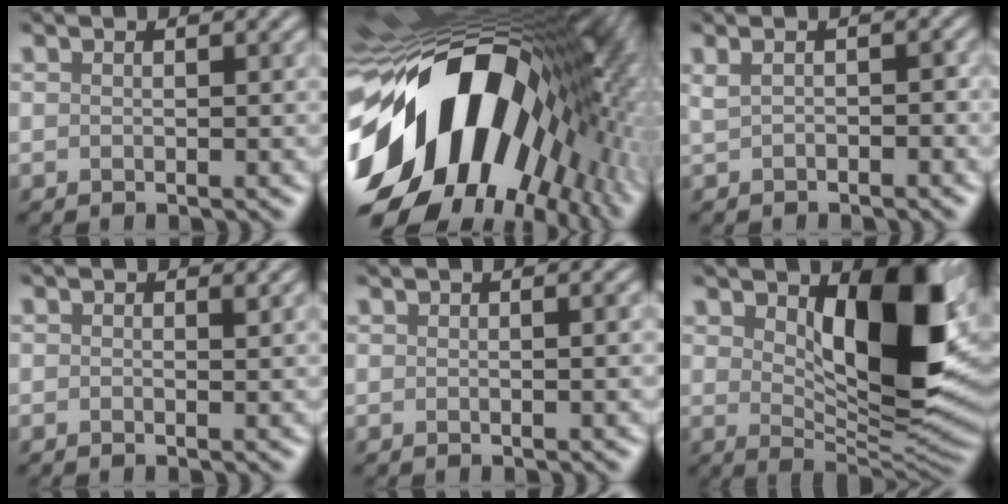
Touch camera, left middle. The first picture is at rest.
{"total": 19.3, "force": [-3.5, 11.6, 15.1], "torque": [-0.278, -0.028, -0.061]}
{"total": 0.7, "force": [-0.5, -0.4, 0.2], "torque": [-0.027, -0.004, 0.011]}
{"total": 0.9, "force": [-0.5, -0.6, -0.4], "torque": [-0.012, -0.006, 0.007]}
{"total": 0.5, "force": [-0.4, -0.3, 0.2], "torque": [-0.011, -0.011, 0.005]}
{"total": 9.3, "force": [2.2, 3.8, 8.3], "torque": [-0.131, -0.011, 0.059]}